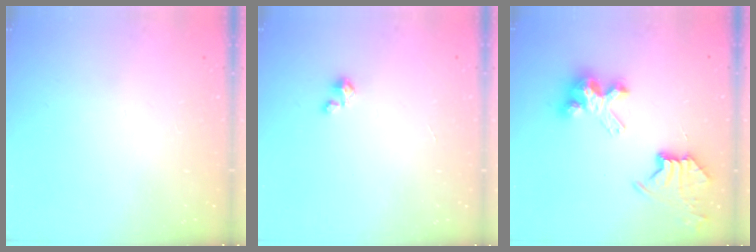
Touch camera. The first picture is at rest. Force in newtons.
{"total": 1.8, "press": 1.8, "slide": 0.1}
{"total": 9.8, "press": 9.8, "slide": 0.7}